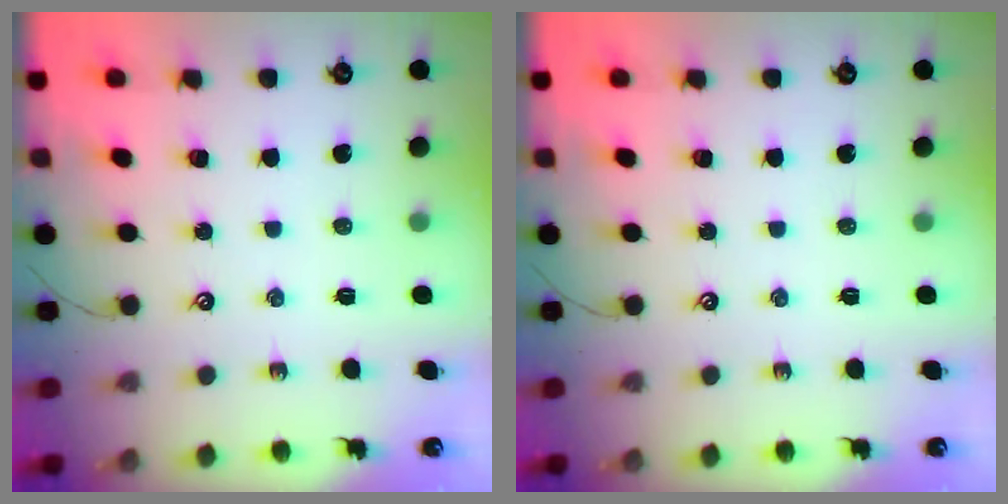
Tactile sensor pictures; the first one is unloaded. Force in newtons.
{"total": 0.0}